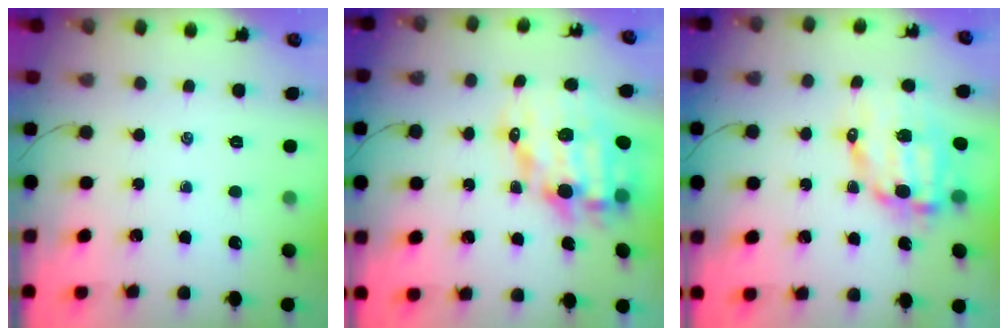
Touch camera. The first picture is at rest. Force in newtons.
{"total": 13.9, "press": 13.5, "slide": 3.0}
{"total": 10.5, "press": 10.3, "slide": 2.2}